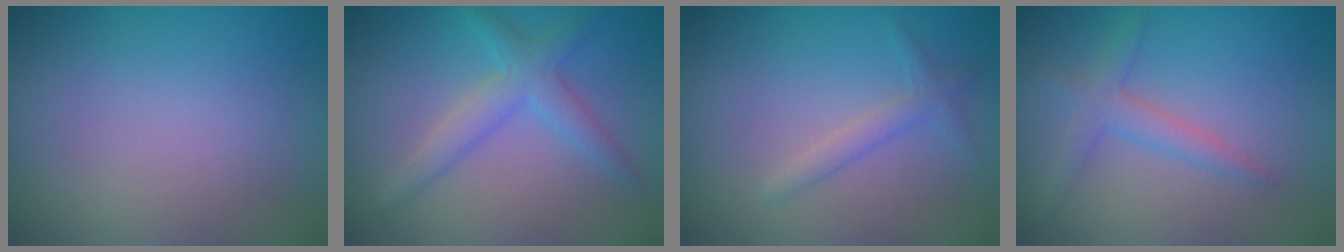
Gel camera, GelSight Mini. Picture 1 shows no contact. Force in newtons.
{"total": 3.0, "press": 3.0, "slide": 0.1}
{"total": 1.4, "press": 1.4, "slide": 0.1}
{"total": 2.1, "press": 2.1, "slide": 0.1}